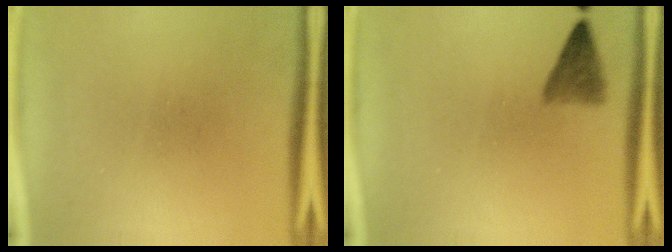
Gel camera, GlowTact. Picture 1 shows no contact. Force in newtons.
{"total": 2.8}